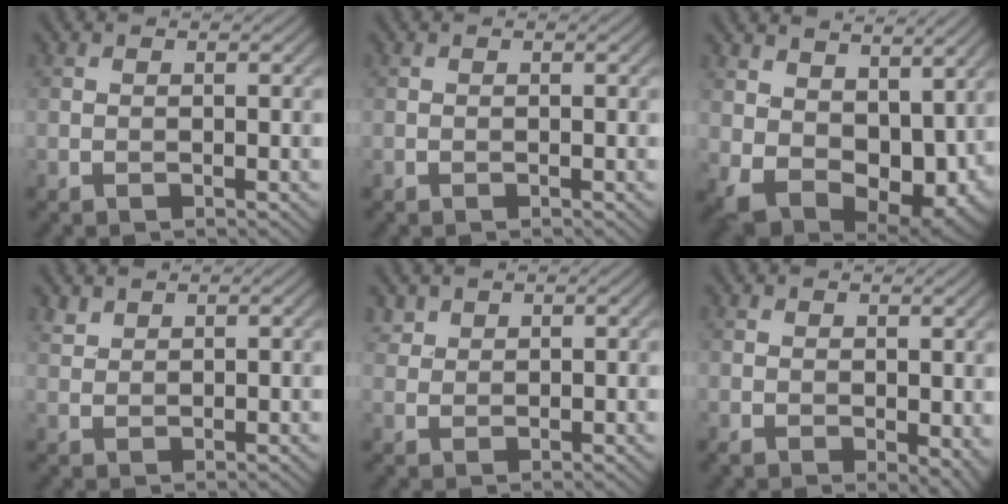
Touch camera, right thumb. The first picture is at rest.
{"total": 0.0}
{"total": 12.9, "force": [3.3, 8.8, 8.8], "torque": [-0.171, -0.032, 0.097]}
{"total": 1.7, "force": [1.5, 0.6, 0.5], "torque": [-0.016, 0.002, 0.037]}
{"total": 2.0, "force": [1.6, 1.1, 0.5], "torque": [-0.016, 0.003, 0.040]}
{"total": 4.7, "force": [-0.1, 3.1, 3.5], "torque": [-0.065, -0.021, 0.014]}